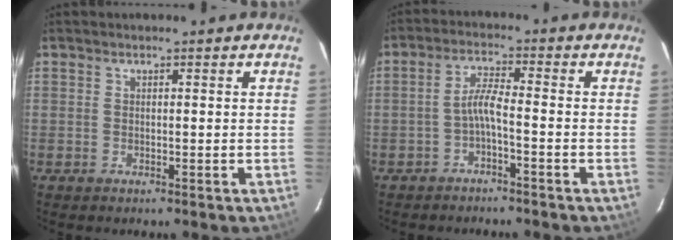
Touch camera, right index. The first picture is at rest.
{"total": 3.5, "force": [-1.9, 0.1, 2.9], "torque": [-0.068, 0.010, -0.037]}